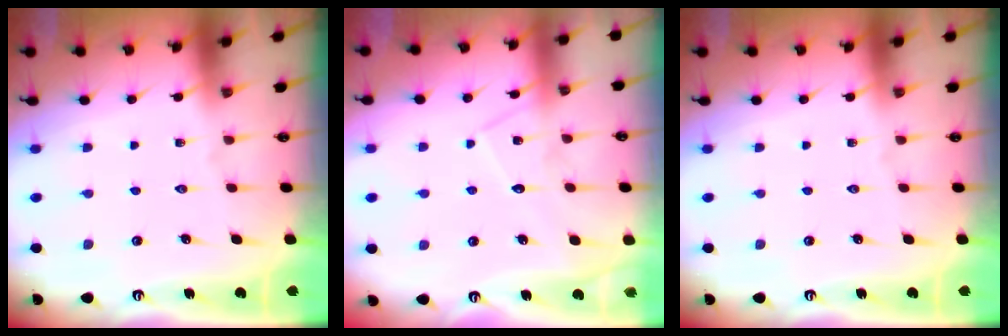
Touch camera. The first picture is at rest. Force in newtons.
{"total": 8.1, "press": 8.0, "slide": 0.6}
{"total": 0.0}